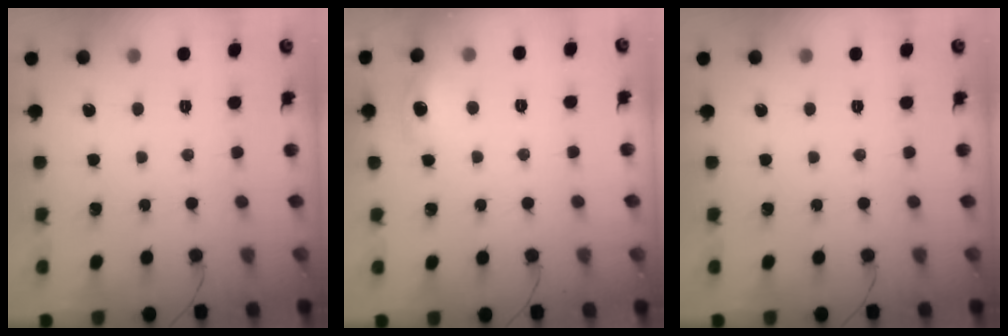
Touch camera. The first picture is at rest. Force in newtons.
{"total": 8.3, "press": 8.0, "slide": 2.0}
{"total": 0.0}